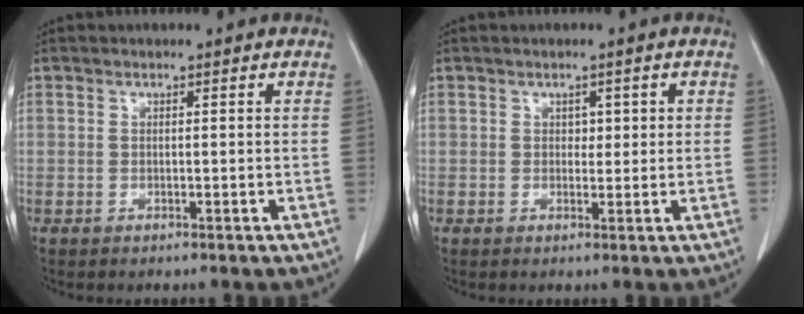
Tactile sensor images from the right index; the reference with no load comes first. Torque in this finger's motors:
{"motor_torque": [0.00, -0.04, 0.00, -0.01]}